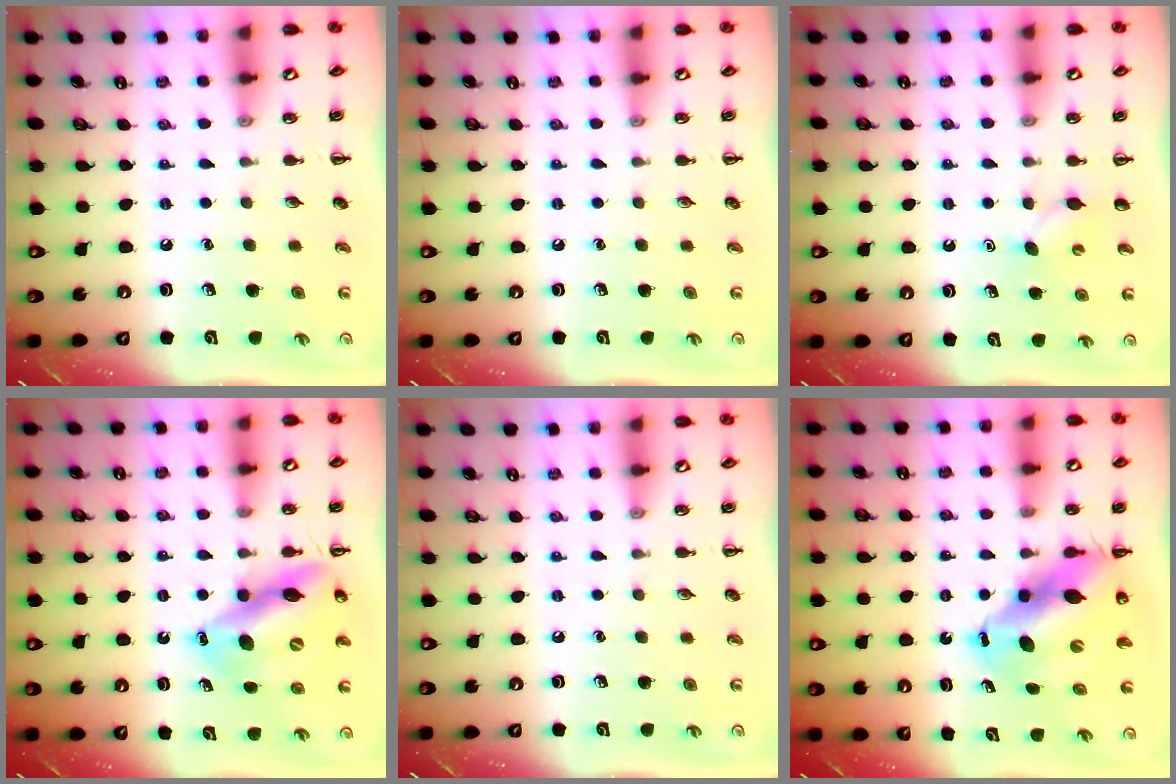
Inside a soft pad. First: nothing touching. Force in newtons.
{"total": 0.0}
{"total": 4.2, "press": 4.0, "slide": 1.2}
{"total": 14.1, "press": 13.4, "slide": 4.4}
{"total": 0.0}
{"total": 12.4, "press": 11.9, "slide": 3.3}